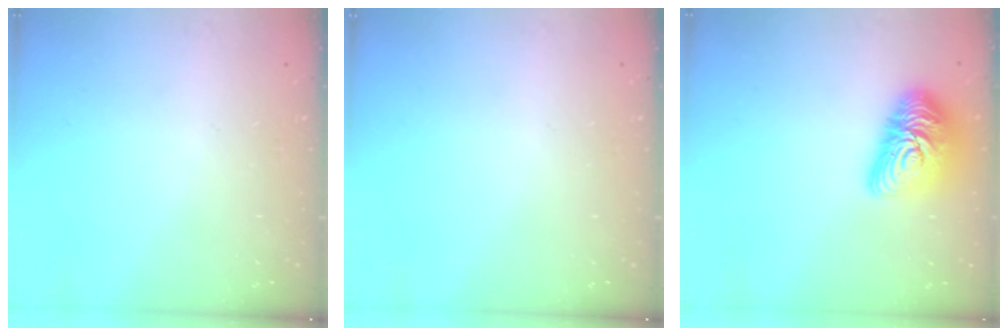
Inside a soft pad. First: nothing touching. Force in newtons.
{"total": 0.0}
{"total": 14.9, "press": 14.9, "slide": 1.0}